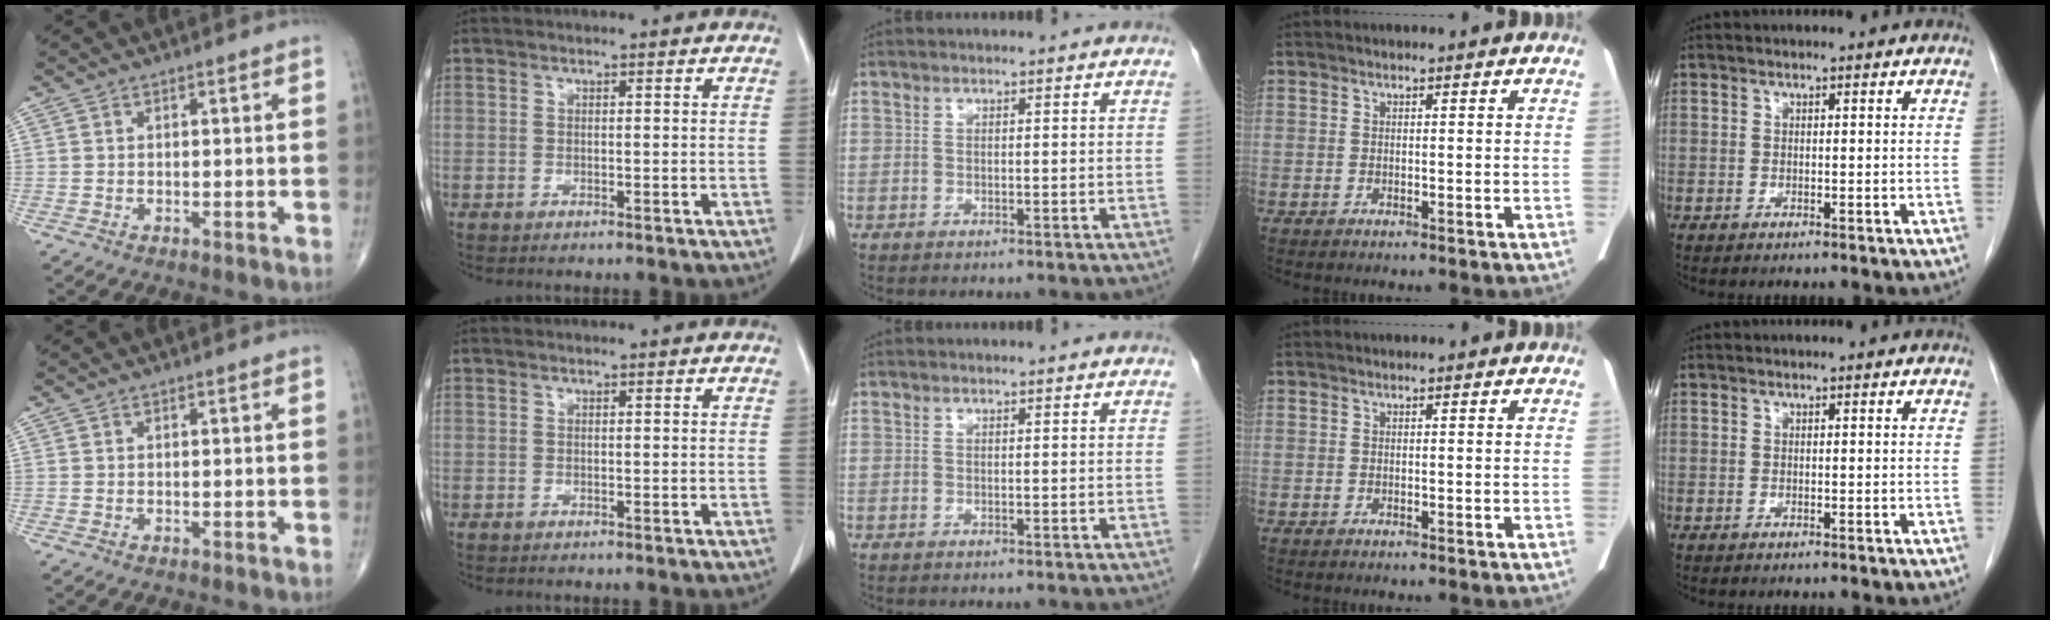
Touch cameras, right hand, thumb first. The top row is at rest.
{}